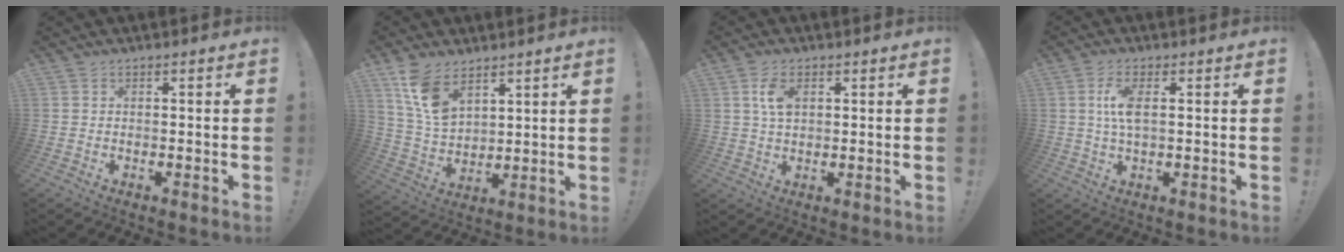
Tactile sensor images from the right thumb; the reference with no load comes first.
{"total": 11.8, "force": [7.5, 6.7, 6.1], "torque": [-0.108, -0.033, 0.148]}
{"total": 5.8, "force": [1.9, 3.3, 4.4], "torque": [-0.082, -0.002, 0.030]}
{"total": 6.2, "force": [1.0, 2.3, 5.7], "torque": [-0.101, -0.003, 0.012]}